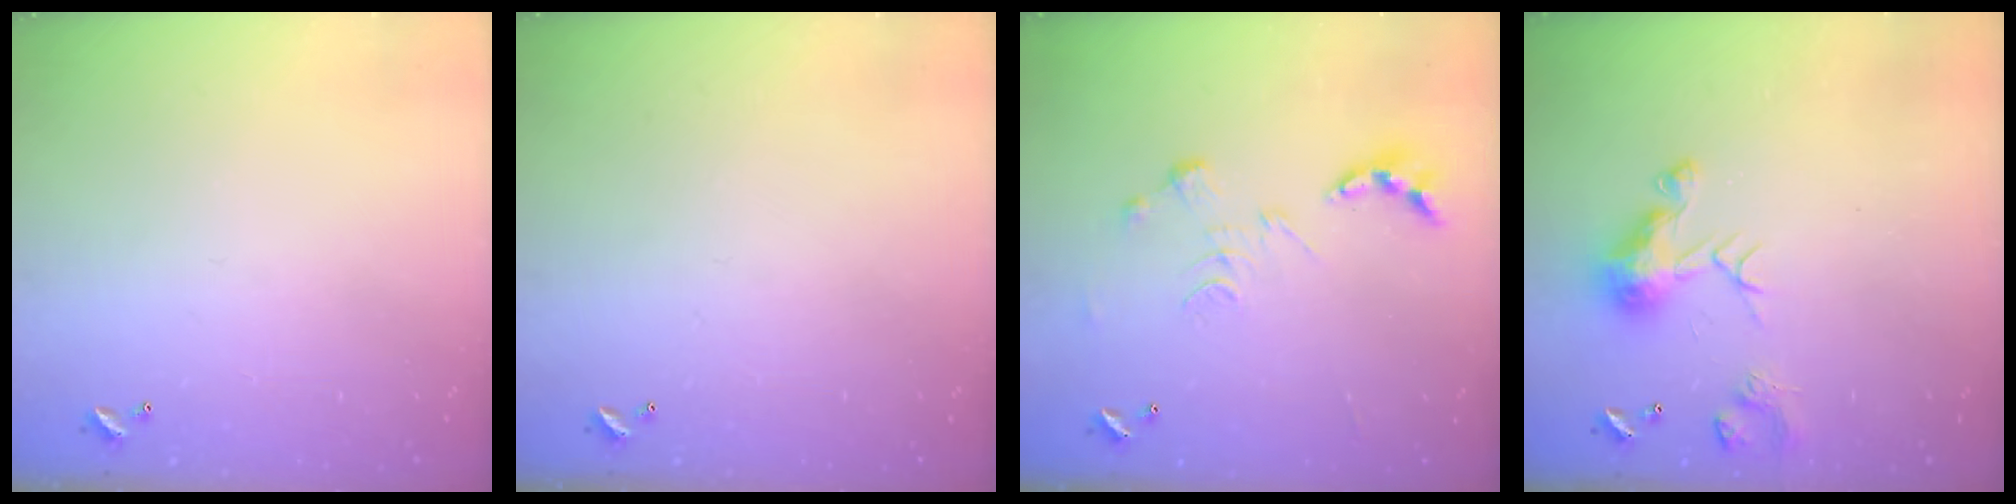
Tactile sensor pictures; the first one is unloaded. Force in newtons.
{"total": 0.0}
{"total": 0.0}
{"total": 7.8, "press": 7.7, "slide": 0.7}